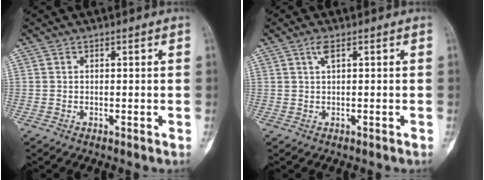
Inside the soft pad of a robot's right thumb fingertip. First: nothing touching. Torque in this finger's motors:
{"motor_torque": [0.02, 0.10, 0.59, 0.06, 0.01]}